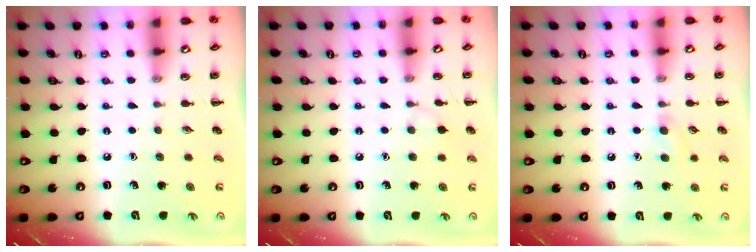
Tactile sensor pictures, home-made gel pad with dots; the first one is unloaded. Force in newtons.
{"total": 4.9, "press": 4.6, "slide": 1.5}
{"total": 5.3, "press": 5.0, "slide": 1.9}